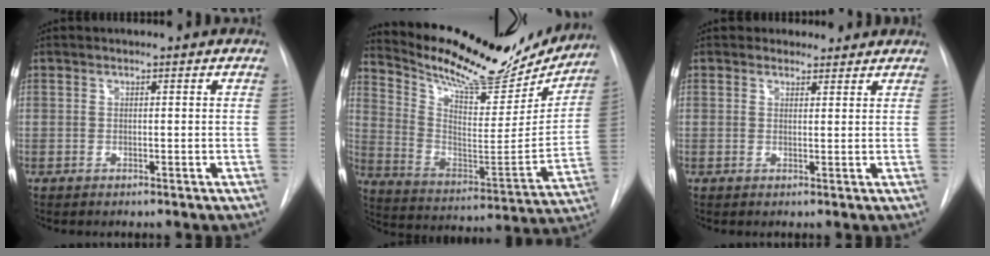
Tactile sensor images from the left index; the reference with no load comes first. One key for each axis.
{"total": 24.3, "fx": 21.8, "fy": 5.9, "fz": 8.9, "tx": -0.149, "ty": -0.037, "tz": 0.319}
{"total": 3.1, "fx": 2.6, "fy": 1.6, "fz": -0.2, "tx": 0.011, "ty": 0.007, "tz": 0.026}